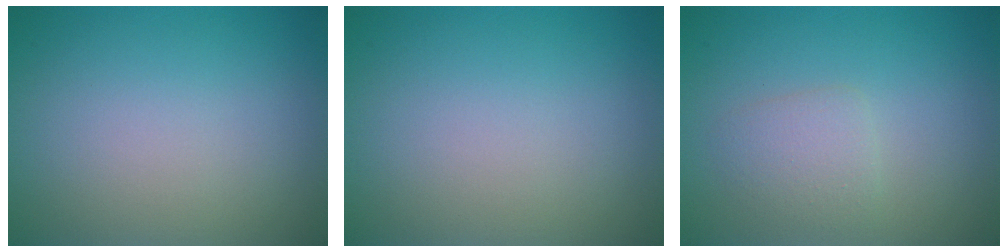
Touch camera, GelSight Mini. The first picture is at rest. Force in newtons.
{"total": 0.0}
{"total": 1.9, "press": 1.9, "slide": 0.1}